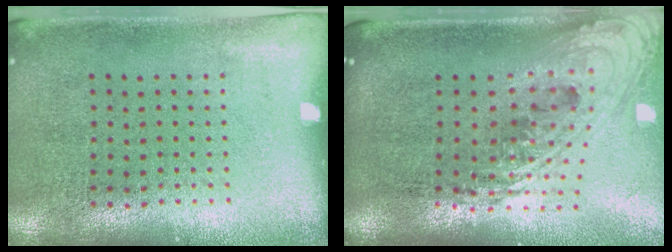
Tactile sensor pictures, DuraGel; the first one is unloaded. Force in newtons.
{"total": 2.4, "press": 1.8, "slide": 1.6}